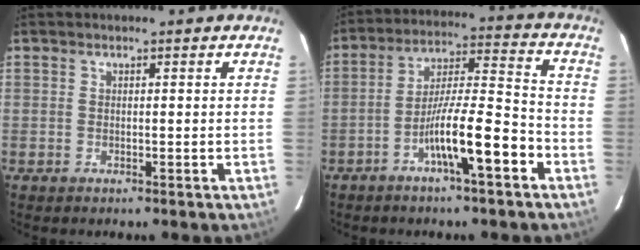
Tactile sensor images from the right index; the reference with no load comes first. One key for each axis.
{"total": 11.1, "fx": -5.4, "fy": 0.8, "fz": 9.7, "tx": -0.169, "ty": 0.013, "tz": -0.094}